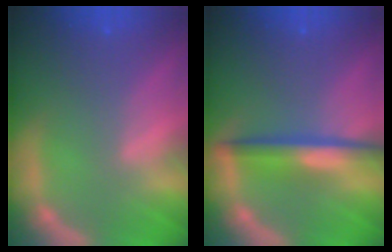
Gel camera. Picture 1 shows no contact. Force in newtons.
{"total": 4.5}